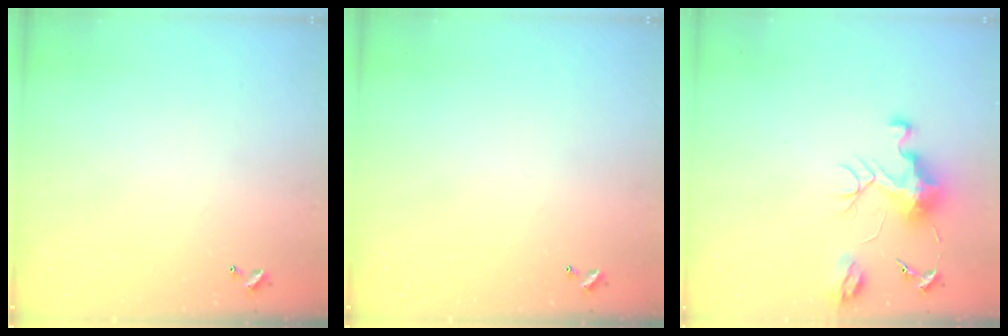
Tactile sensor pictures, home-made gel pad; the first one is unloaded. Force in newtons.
{"total": 0.0}
{"total": 9.5, "press": 9.5, "slide": 0.4}